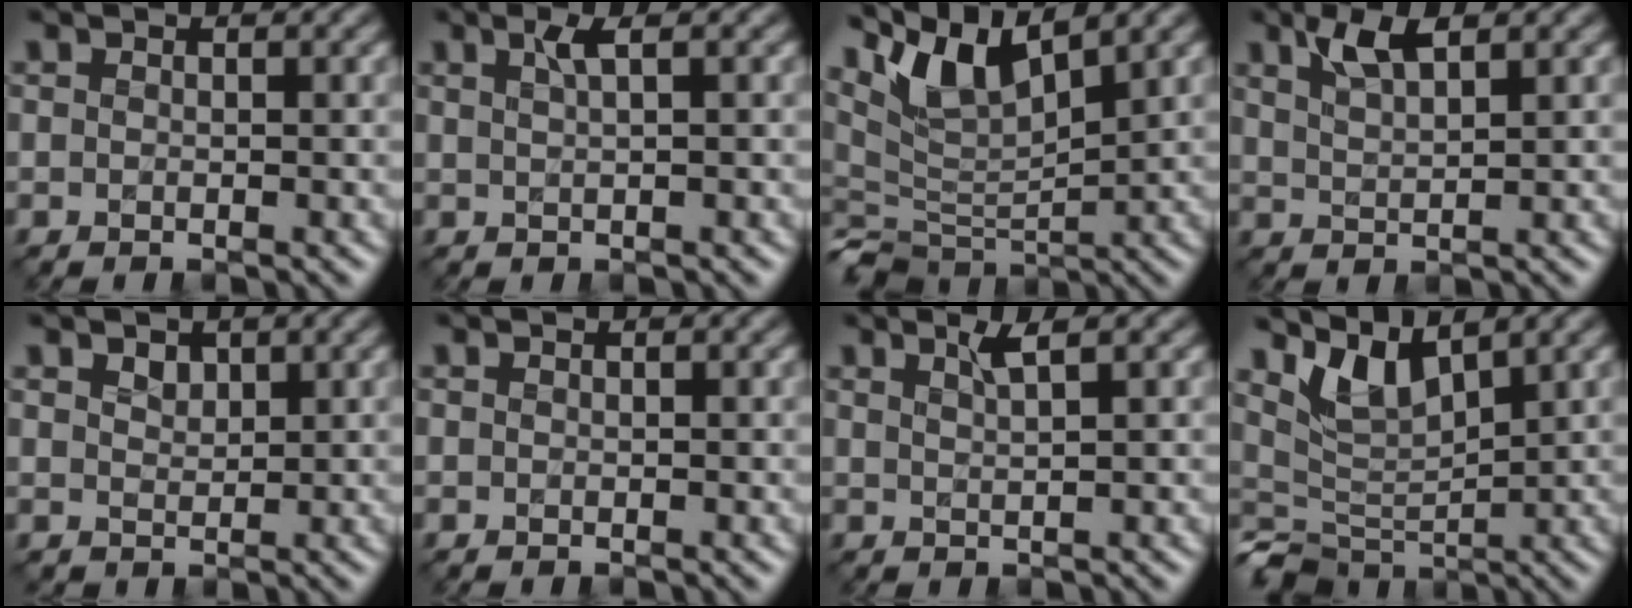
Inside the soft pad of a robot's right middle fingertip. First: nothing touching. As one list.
[{"total": 1.8, "force": [0.8, 0.5, 1.5], "torque": [-0.022, 0.004, 0.010]}, {"total": 5.7, "force": [3.8, 2.0, 3.7], "torque": [-0.077, 0.000, 0.071]}, {"total": 3.1, "force": [2.1, 0.9, 2.2], "torque": [-0.042, 0.001, 0.039]}, {"total": 1.2, "force": [0.8, 0.8, 0.4], "torque": [-0.006, -0.003, 0.015]}, {"total": 0.0}, {"total": 1.8, "force": [1.1, 0.4, 1.4], "torque": [-0.018, 0.004, 0.016]}, {"total": 3.5, "force": [2.0, 1.9, 2.2], "torque": [-0.047, -0.009, 0.042]}]